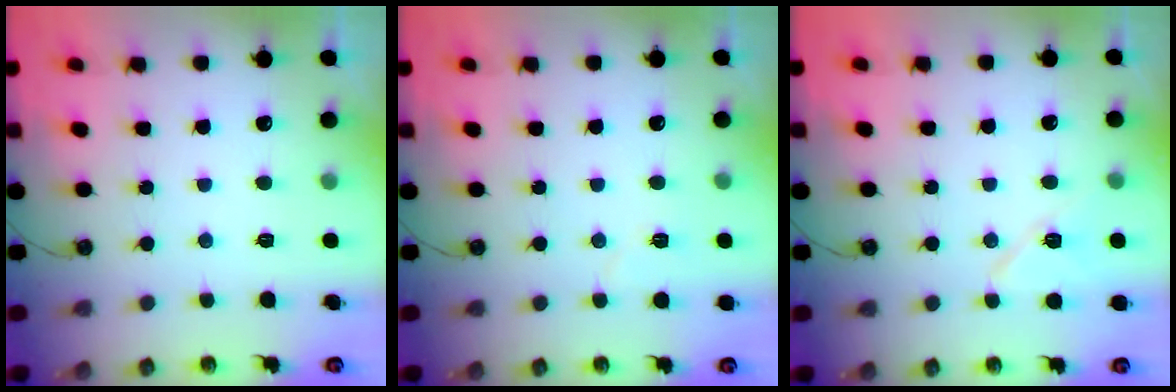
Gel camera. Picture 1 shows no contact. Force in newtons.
{"total": 5.3, "press": 5.0, "slide": 1.9}
{"total": 7.9, "press": 7.6, "slide": 2.2}